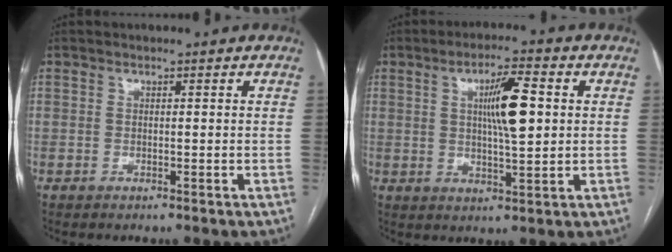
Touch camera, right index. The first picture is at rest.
{"total": 8.4, "force": [1.6, 1.3, 8.1], "torque": [-0.139, 0.006, 0.029]}